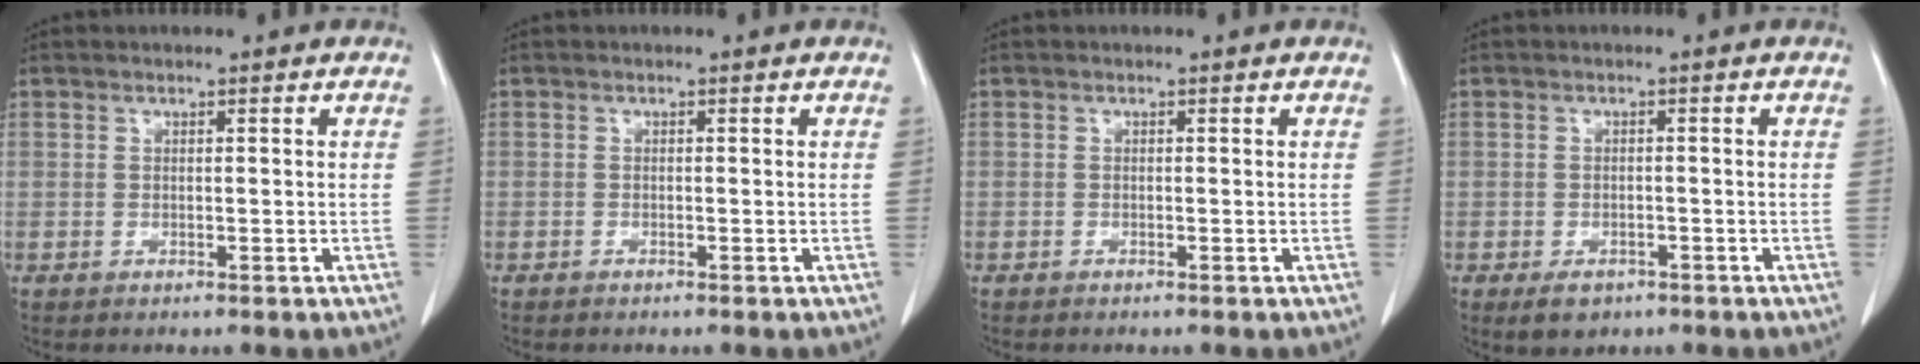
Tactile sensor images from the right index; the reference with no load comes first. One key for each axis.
{"total": 0.0}
{"total": 0.0}
{"total": 3.3, "fx": -2.0, "fy": 2.1, "fz": 1.5, "tx": -0.024, "ty": -0.001, "tz": -0.022}